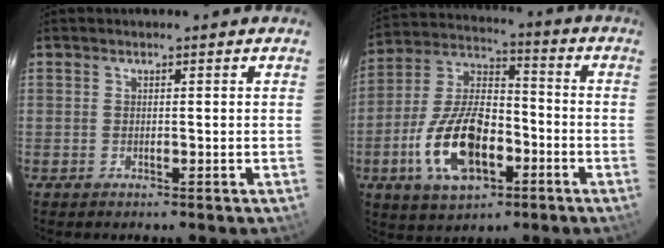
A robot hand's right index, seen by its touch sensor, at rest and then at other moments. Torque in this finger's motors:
{"motor_torque": [2.14, 0.00, 1.06, 0.15]}